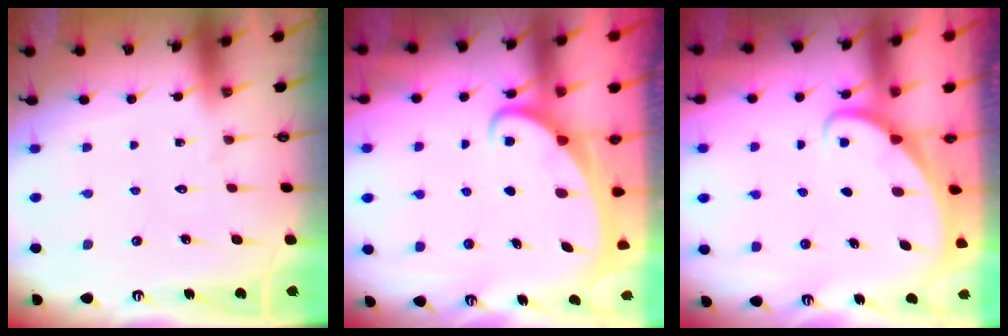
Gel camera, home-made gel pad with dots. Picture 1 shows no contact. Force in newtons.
{"total": 2.5, "press": 2.5, "slide": 0.4}
{"total": 1.9, "press": 1.9, "slide": 0.1}